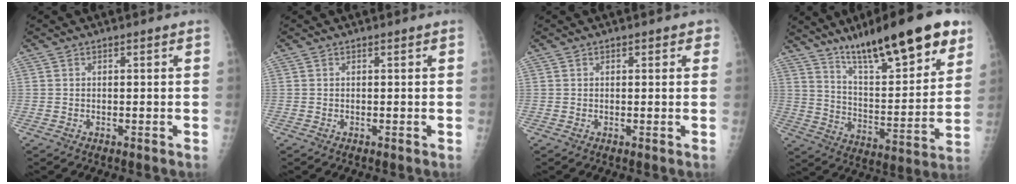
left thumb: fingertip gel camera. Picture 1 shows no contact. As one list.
[{"total": 0.0}, {"total": 1.9, "force": [0.9, 1.2, 1.2], "torque": [0.000, 0.001, 0.008]}, {"total": 23.7, "force": [15.5, 5.5, 17.1], "torque": [-0.234, -0.059, 0.252]}]